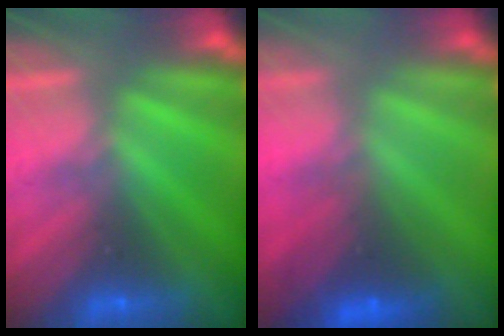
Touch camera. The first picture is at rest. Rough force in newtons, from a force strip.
{"total": 2.8}